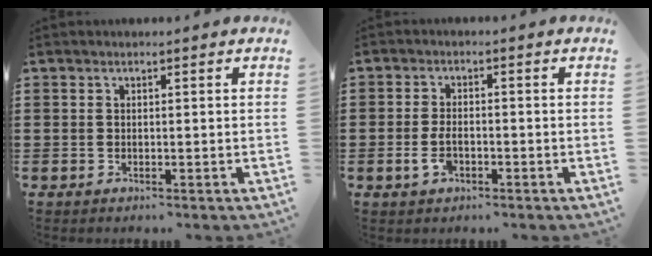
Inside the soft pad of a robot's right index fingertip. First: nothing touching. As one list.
[{"total": 3.5, "force": [-1.1, 1.7, 2.8], "torque": [-0.066, -0.006, -0.022]}]